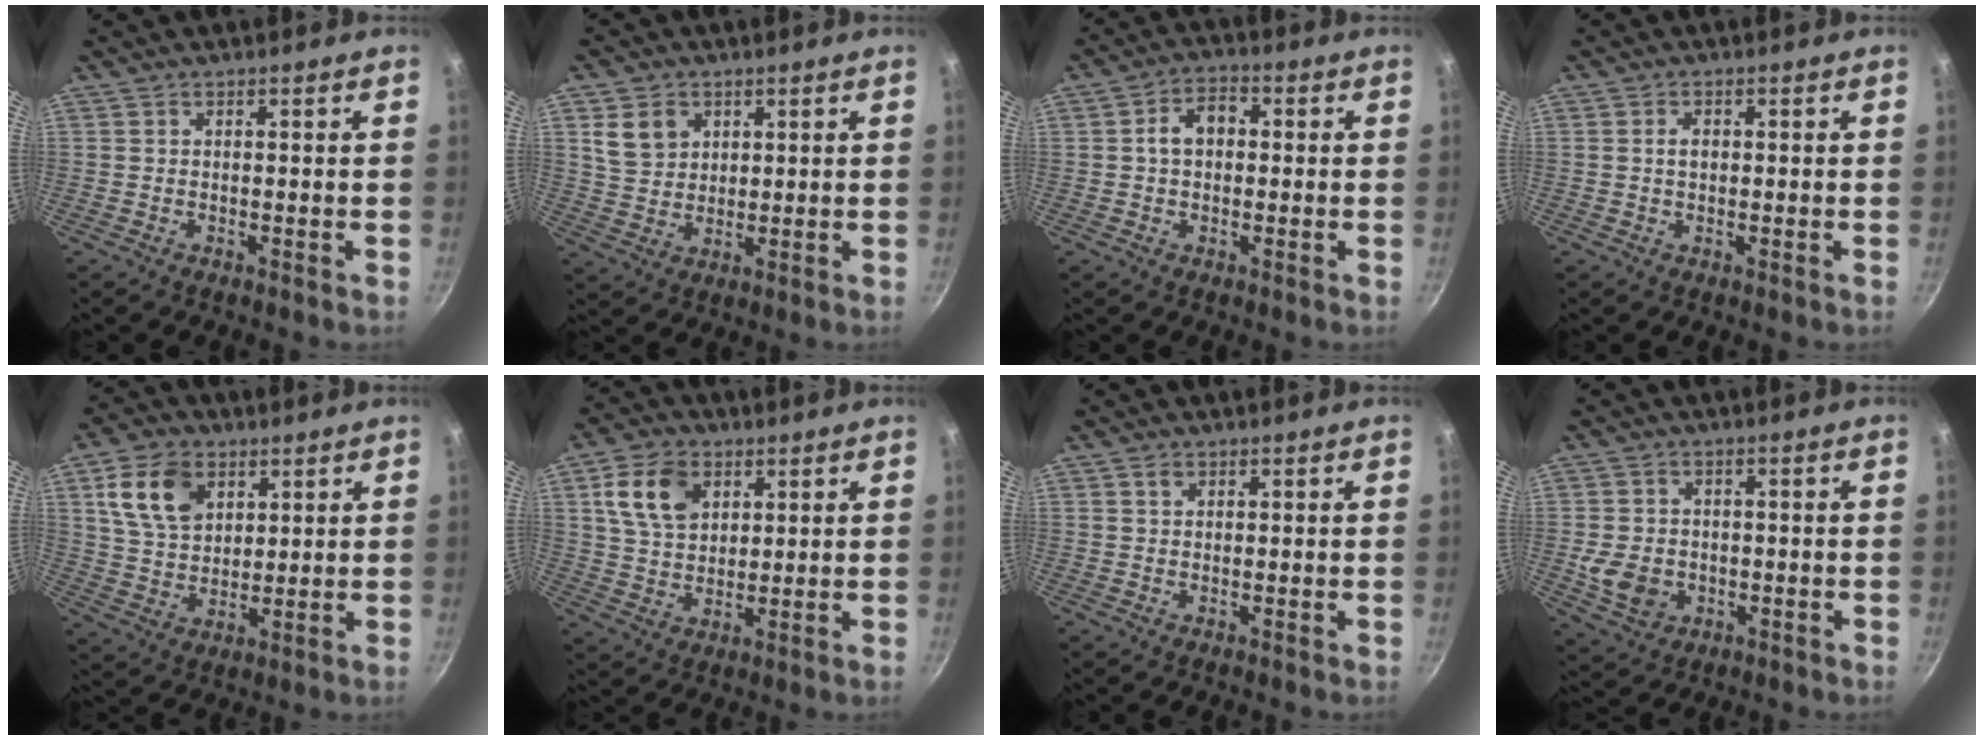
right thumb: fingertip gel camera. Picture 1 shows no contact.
{"total": 7.2, "force": [2.7, 5.7, 3.5], "torque": [-0.041, -0.006, 0.054]}
{"total": 4.6, "force": [0.8, 3.4, 3.0], "torque": [-0.030, 0.010, 0.009]}
{"total": 1.9, "force": [0.2, 1.3, 1.4], "torque": [-0.018, 0.005, 0.004]}
{"total": 12.2, "force": [4.9, 8.3, 7.4], "torque": [-0.113, -0.012, 0.094]}
{"total": 11.0, "force": [4.2, 7.5, 6.9], "torque": [-0.104, -0.006, 0.077]}
{"total": 1.3, "force": [0.8, 0.8, 0.7], "torque": [-0.011, -0.001, 0.012]}
{"total": 7.7, "force": [-1.3, 6.3, 4.3], "torque": [-0.069, 0.006, -0.015]}